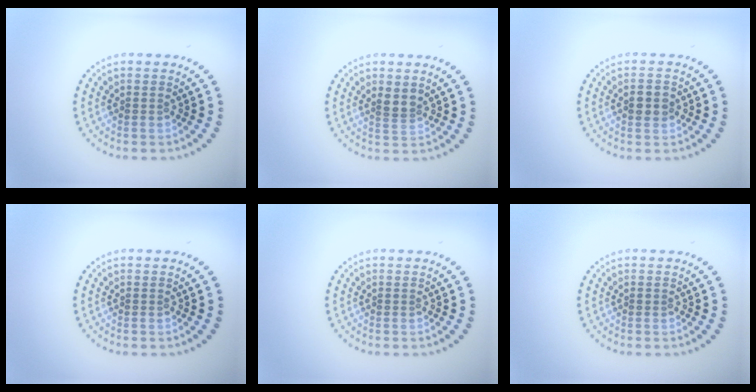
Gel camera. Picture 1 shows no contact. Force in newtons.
{"total": 1.7, "press": 1.3, "slide": 1.2}
{"total": 2.2, "press": 2.2, "slide": 0.1}
{"total": 0.0}
{"total": 0.0}
{"total": 0.0}